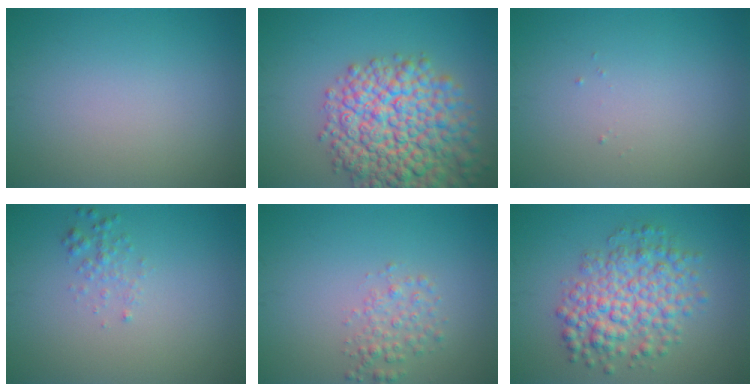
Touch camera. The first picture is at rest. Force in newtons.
{"total": 11.0, "press": 11.0, "slide": 0.5}
{"total": 0.0}
{"total": 1.2, "press": 1.2, "slide": 0.0}
{"total": 2.0, "press": 2.0, "slide": 0.1}
{"total": 6.2, "press": 6.2, "slide": 0.1}